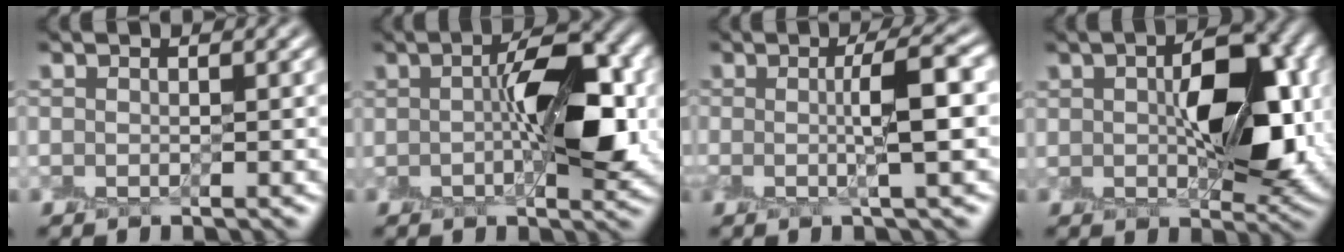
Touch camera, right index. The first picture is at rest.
{"total": 7.9, "force": [0.5, 2.9, 7.4], "torque": [-0.107, 0.009, 0.005]}
{"total": 4.4, "force": [0.2, 0.7, 4.3], "torque": [-0.066, 0.007, 0.001]}
{"total": 9.3, "force": [0.8, 4.9, 7.8], "torque": [-0.123, 0.008, 0.020]}